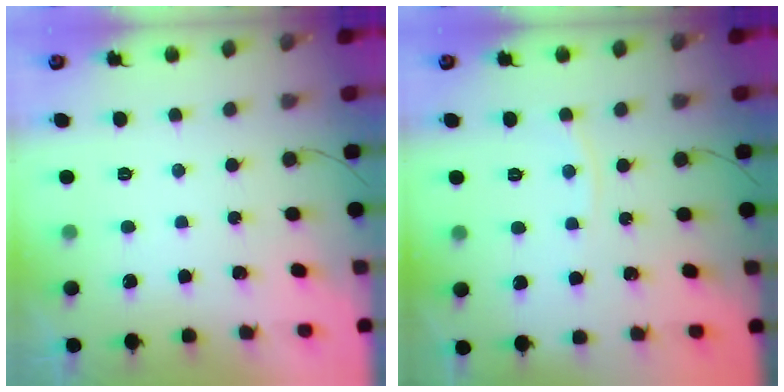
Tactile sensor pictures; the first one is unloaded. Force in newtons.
{"total": 3.3, "press": 3.2, "slide": 0.6}